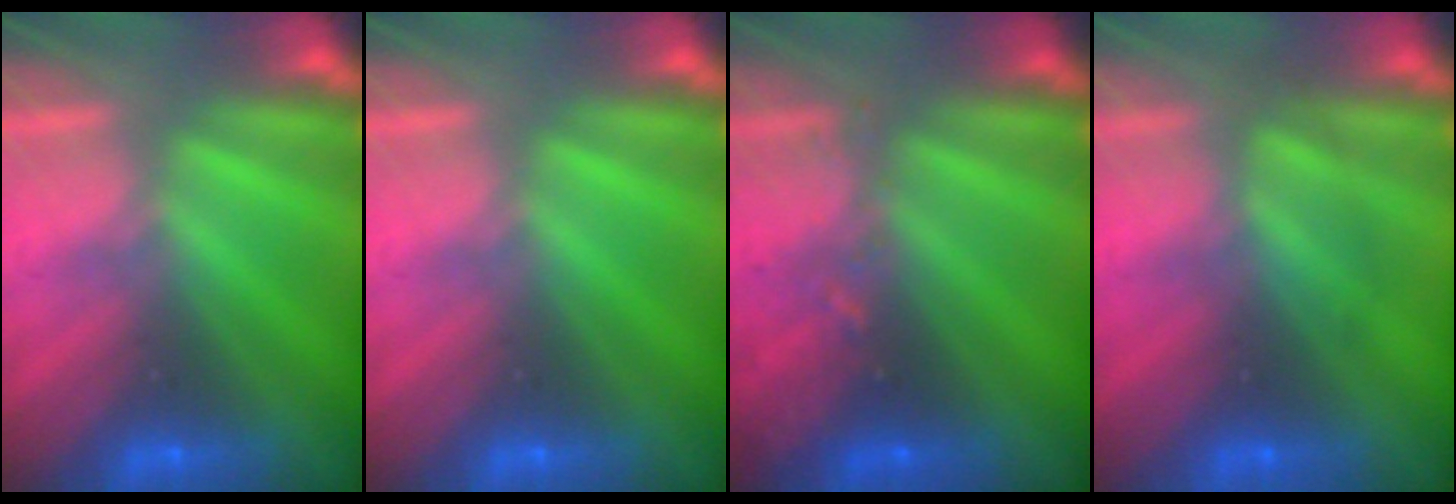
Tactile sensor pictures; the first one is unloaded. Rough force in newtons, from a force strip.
{"total": 0.0}
{"total": 2.9}
{"total": 2.5}